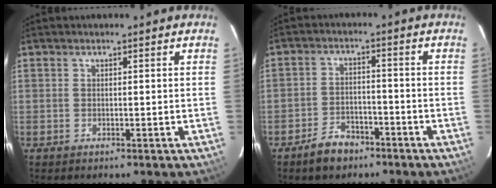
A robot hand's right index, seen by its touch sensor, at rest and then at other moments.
{"total": 6.3, "force": [-4.6, 3.6, 2.4], "torque": [-0.064, 0.015, -0.069]}